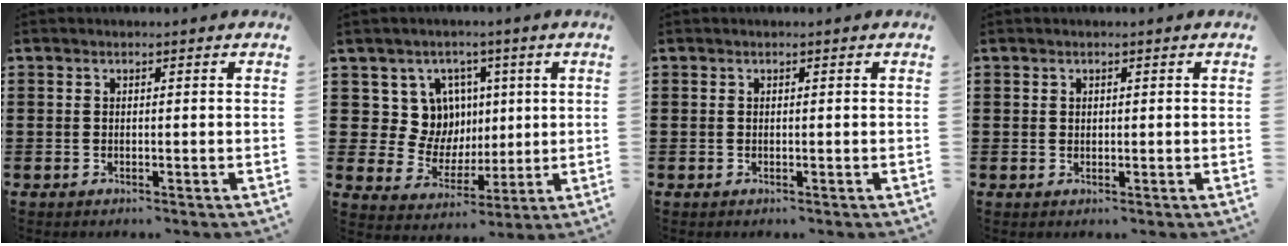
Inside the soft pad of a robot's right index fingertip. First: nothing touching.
{"total": 9.4, "force": [2.9, 8.6, 2.6], "torque": [-0.072, -0.009, 0.062]}
{"total": 0.0}
{"total": 0.6, "force": [0.3, 0.5, 0.1], "torque": [-0.004, 0.003, 0.006]}